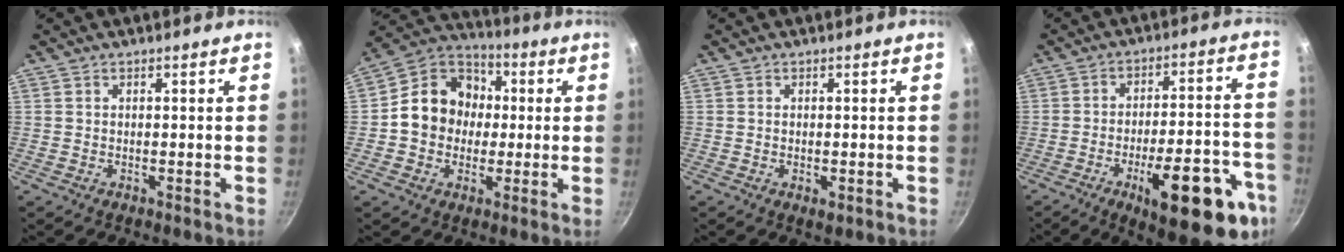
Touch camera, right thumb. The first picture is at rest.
{"total": 13.9, "force": [0.4, 12.0, 7.0], "torque": [-0.074, 0.029, -0.013]}
{"total": 1.6, "force": [-0.4, 0.9, 1.3], "torque": [-0.021, -0.005, -0.005]}
{"total": 22.6, "force": [-10.6, 7.9, 18.4], "torque": [-0.194, 0.039, -0.138]}